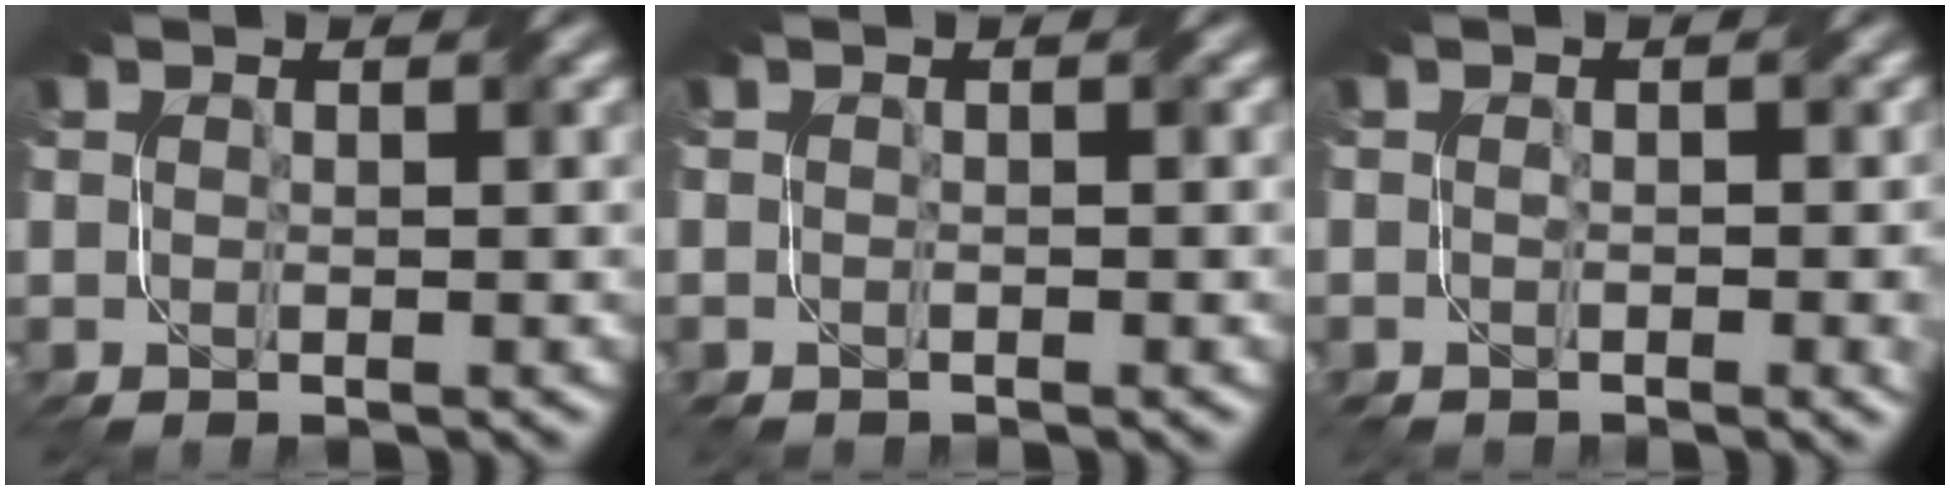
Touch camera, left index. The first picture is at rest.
{"total": 2.0, "force": [-1.6, -0.5, -0.9], "torque": [0.015, -0.004, -0.010]}
{"total": 1.7, "force": [-1.7, 0.2, 0.3], "torque": [-0.005, -0.008, -0.007]}